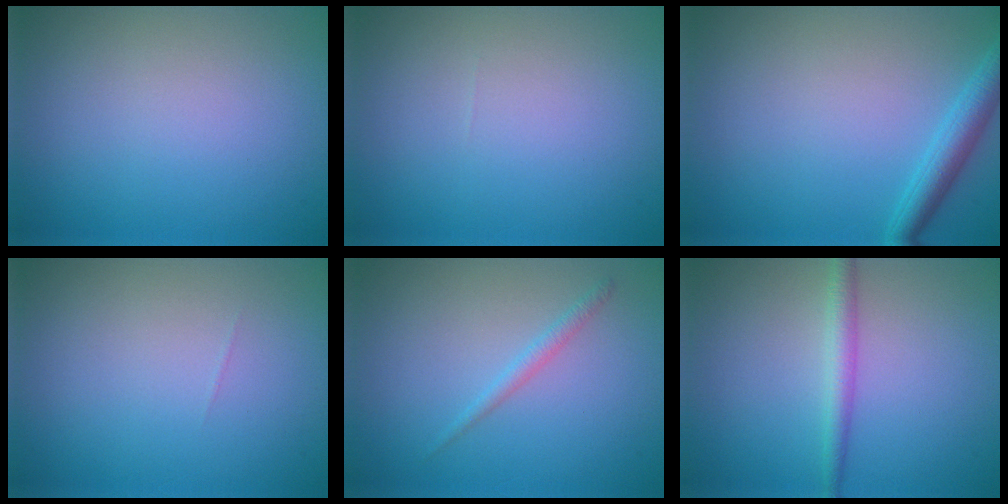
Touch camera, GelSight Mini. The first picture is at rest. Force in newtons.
{"total": 0.0}
{"total": 2.7, "press": 2.7, "slide": 0.1}
{"total": 0.0}
{"total": 1.1, "press": 1.1, "slide": 0.1}
{"total": 2.1, "press": 2.1, "slide": 0.0}